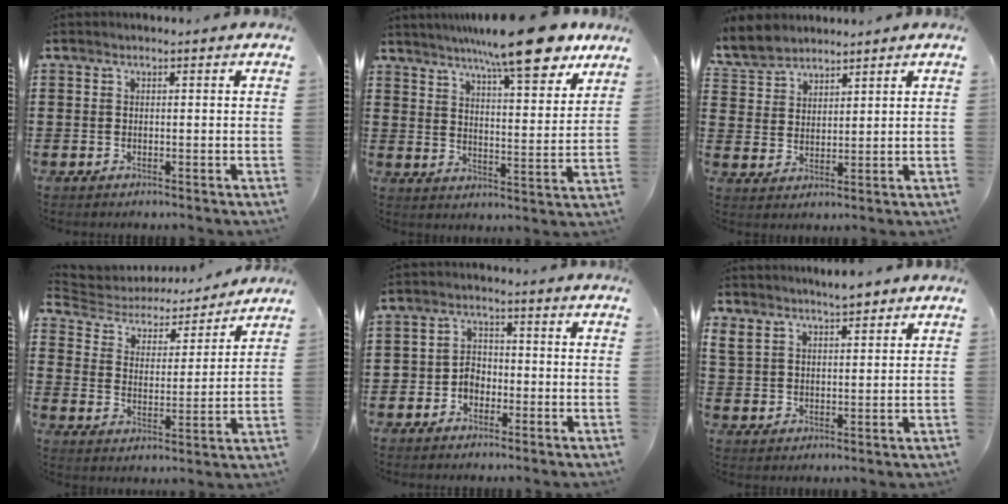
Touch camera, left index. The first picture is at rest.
{"total": 12.6, "force": [10.2, 1.2, 7.3], "torque": [-0.130, -0.047, 0.170]}
{"total": 5.0, "force": [4.5, 2.0, 1.2], "torque": [-0.043, -0.007, 0.084]}
{"total": 4.1, "force": [3.9, 1.3, 0.6], "torque": [-0.039, -0.028, 0.059]}
{"total": 3.3, "force": [-1.6, 2.6, 1.2], "torque": [-0.031, 0.008, -0.034]}
{"total": 5.0, "force": [4.6, 1.6, 1.2], "torque": [-0.039, -0.006, 0.087]}